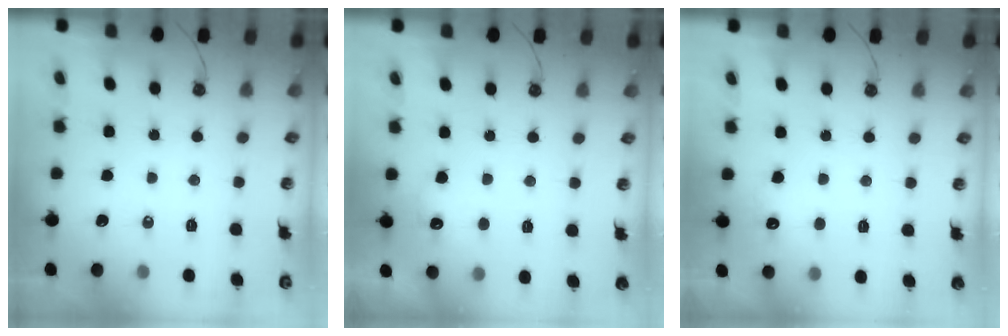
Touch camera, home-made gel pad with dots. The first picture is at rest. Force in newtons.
{"total": 6.6, "press": 6.6, "slide": 0.5}
{"total": 4.6, "press": 4.4, "slide": 1.1}